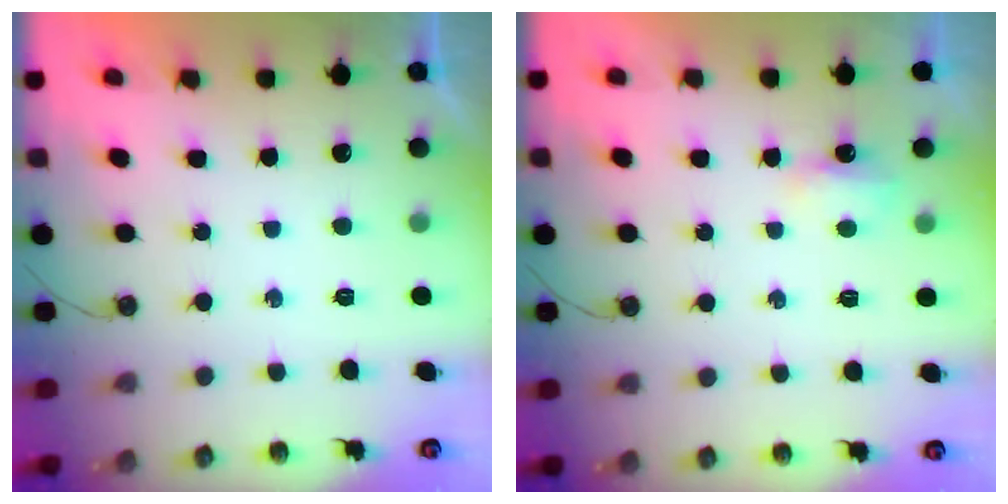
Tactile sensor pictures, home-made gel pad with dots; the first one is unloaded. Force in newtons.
{"total": 3.8, "press": 3.8, "slide": 0.5}